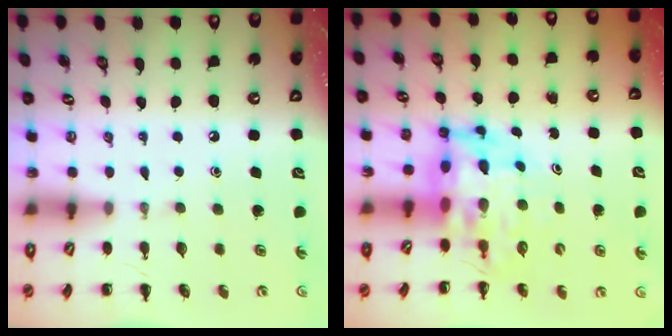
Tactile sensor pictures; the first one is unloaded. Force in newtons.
{"total": 7.1, "press": 6.8, "slide": 2.2}